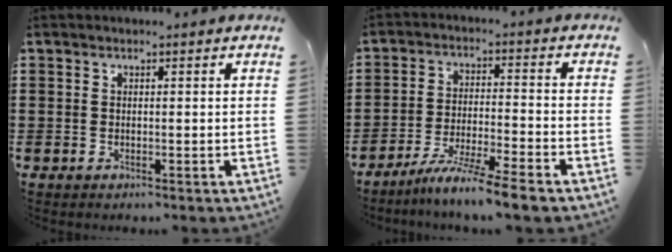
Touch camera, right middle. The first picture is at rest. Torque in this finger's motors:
{"motor_torque": [2.14, 0.00, 0.31, 0.16]}